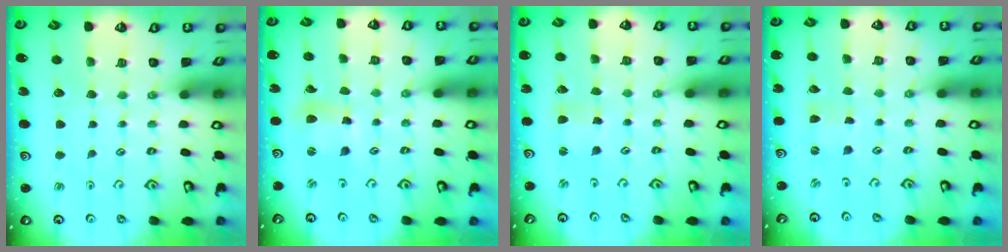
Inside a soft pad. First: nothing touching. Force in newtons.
{"total": 5.9, "press": 5.8, "slide": 0.7}
{"total": 1.3, "press": 1.2, "slide": 0.2}
{"total": 0.0}